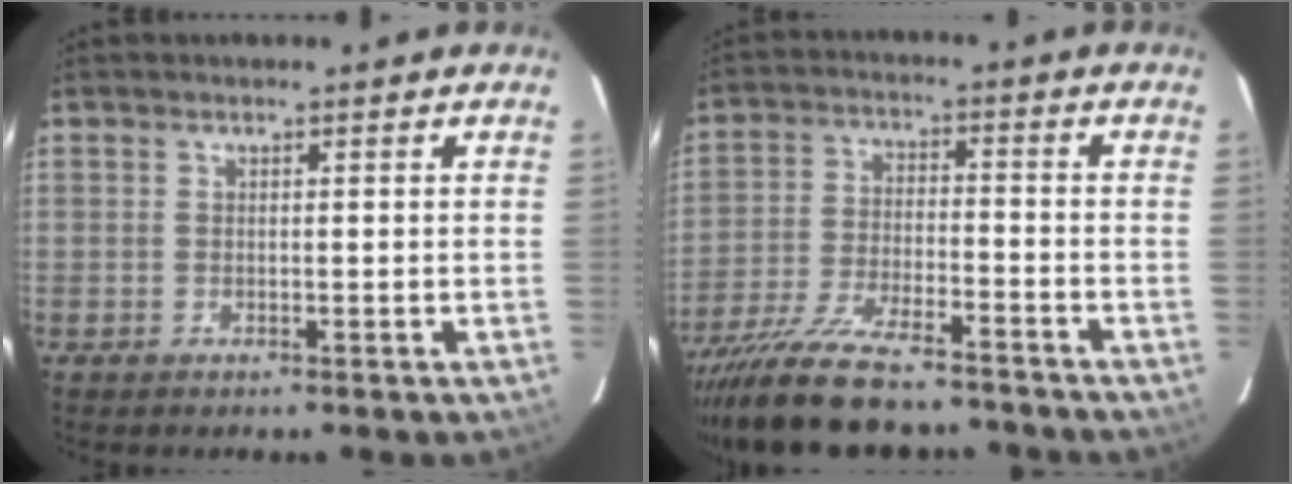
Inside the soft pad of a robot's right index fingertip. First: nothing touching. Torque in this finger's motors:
{"motor_torque": [1.14, -1.00, 0.76, 0.21]}